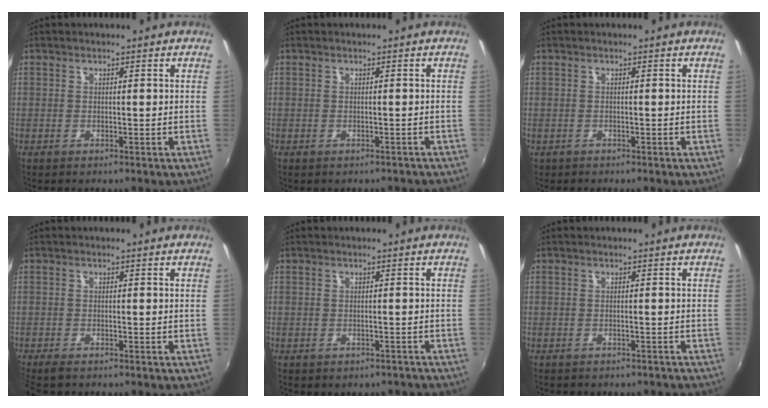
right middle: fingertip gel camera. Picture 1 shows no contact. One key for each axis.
{"total": 2.2, "fx": -1.8, "fy": 1.0, "fz": 0.7, "tx": -0.012, "ty": -0.006, "tz": -0.020}
{"total": 0.8, "fx": -0.5, "fy": 0.6, "fz": 0.1, "tx": -0.006, "ty": -0.003, "tz": -0.007}
{"total": 3.5, "fx": -3.0, "fy": 0.9, "fz": 1.7, "tx": -0.041, "ty": -0.019, "tz": -0.054}
{"total": 4.4, "fx": -3.6, "fy": 2.2, "fz": 1.3, "tx": -0.025, "ty": -0.007, "tz": -0.036}
{"total": 4.1, "fx": -3.6, "fy": 1.5, "fz": 1.2, "tx": -0.026, "ty": -0.012, "tz": -0.042}